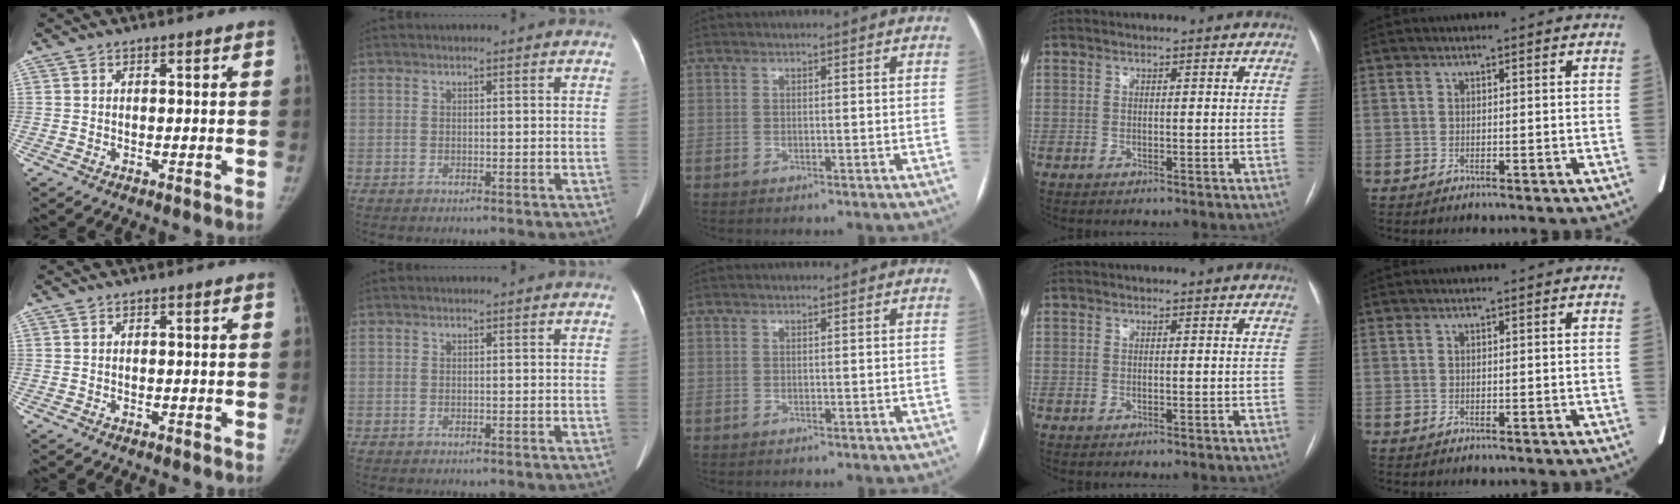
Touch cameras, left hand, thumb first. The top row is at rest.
{}